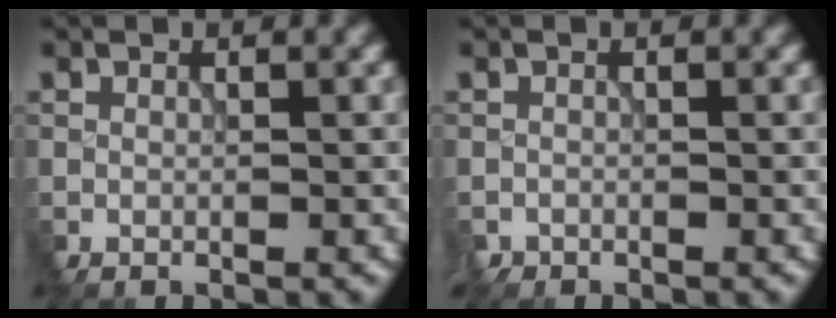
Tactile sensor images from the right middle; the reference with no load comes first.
{"total": 0.9, "force": [-0.4, 0.1, -0.7], "torque": [0.014, -0.001, -0.010]}